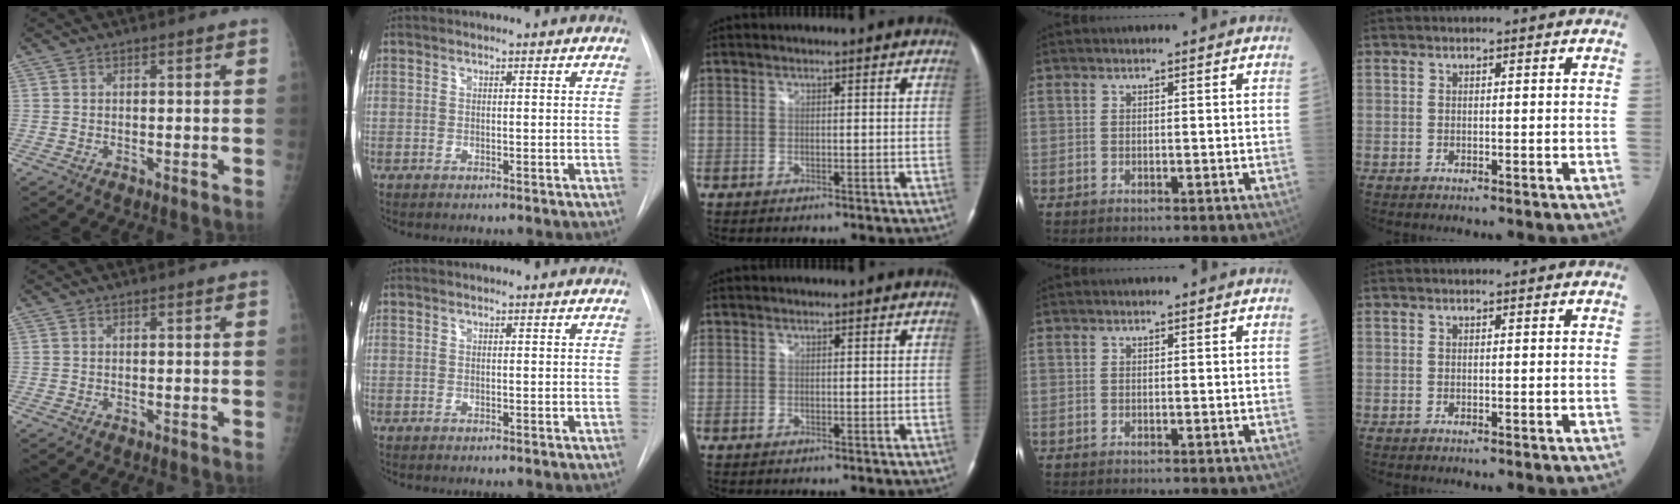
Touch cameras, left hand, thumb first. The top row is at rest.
{}